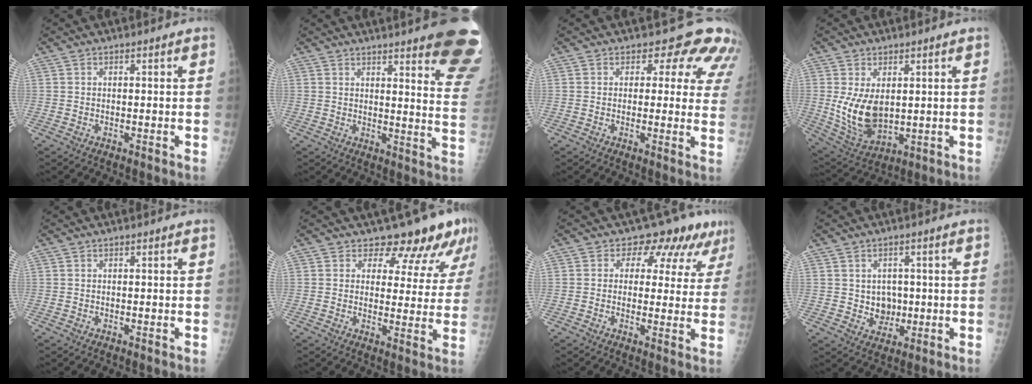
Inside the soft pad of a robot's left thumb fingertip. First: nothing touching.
{"total": 20.7, "force": [15.6, 3.4, 13.3], "torque": [-0.130, -0.099, 0.170]}
{"total": 10.1, "force": [7.8, 5.5, 3.2], "torque": [0.018, -0.029, 0.056]}
{"total": 10.7, "force": [1.3, 6.7, 8.2], "torque": [-0.139, -0.021, 0.044]}
{"total": 0.0}
{"total": 9.5, "force": [7.9, 4.6, 2.8], "torque": [0.004, -0.047, 0.080]}
{"total": 9.0, "force": [5.9, 5.6, 3.8], "torque": [-0.003, -0.021, 0.056]}
{"total": 4.9, "force": [0.3, 4.4, 2.2], "torque": [-0.005, -0.001, 0.011]}